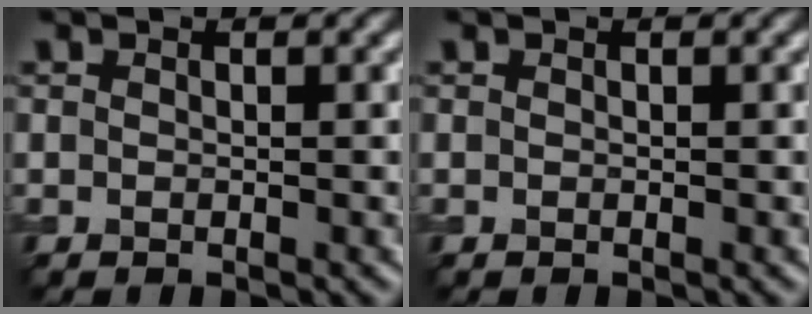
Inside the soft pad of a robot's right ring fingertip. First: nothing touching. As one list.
[{"total": 0.0}]